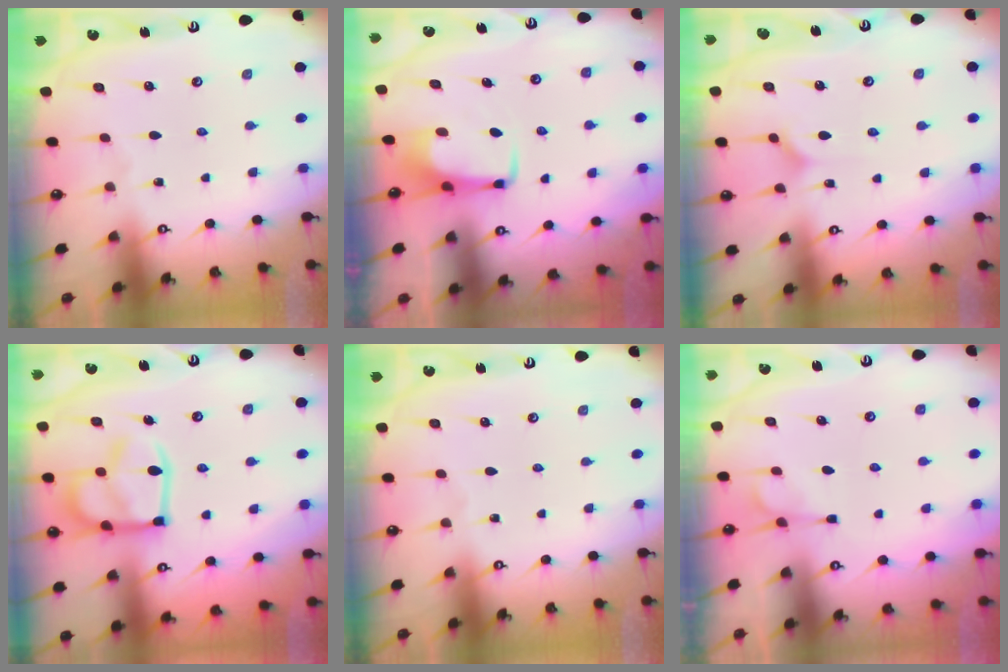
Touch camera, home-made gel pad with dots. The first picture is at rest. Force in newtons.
{"total": 4.0, "press": 4.0, "slide": 0.3}
{"total": 3.7, "press": 3.7, "slide": 0.4}
{"total": 16.3, "press": 16.2, "slide": 1.7}
{"total": 0.0}
{"total": 1.1, "press": 0.1, "slide": 1.1}